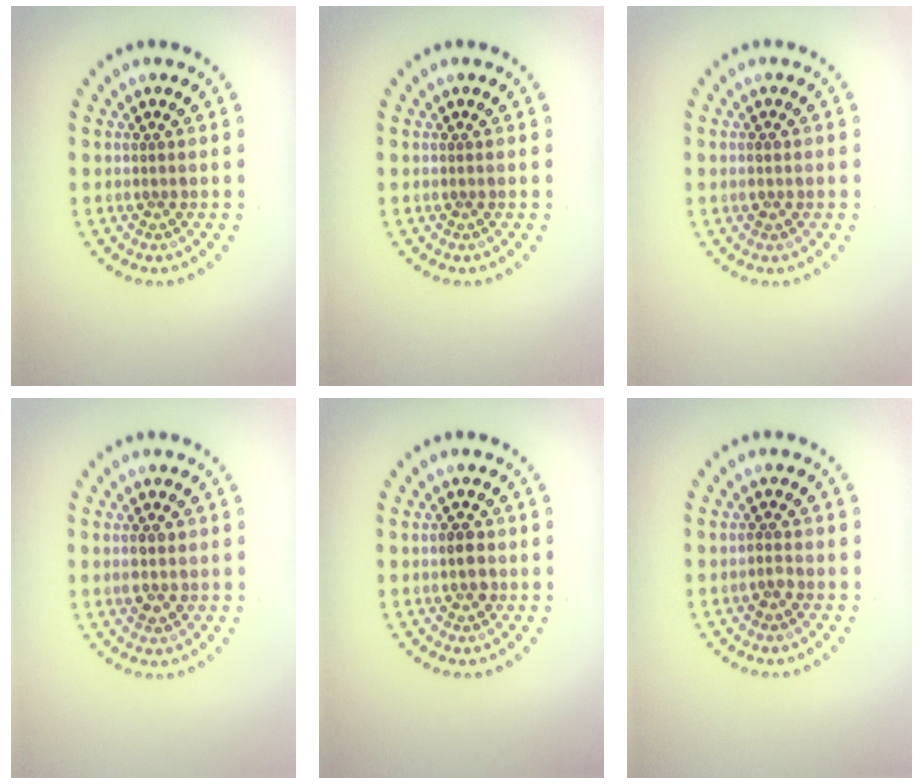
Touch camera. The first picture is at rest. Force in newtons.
{"total": 0.0}
{"total": 1.1, "press": 1.1, "slide": 0.1}
{"total": 1.5, "press": 1.5, "slide": 0.1}
{"total": 1.7, "press": 1.7, "slide": 0.2}
{"total": 0.8, "press": 0.8, "slide": 0.2}